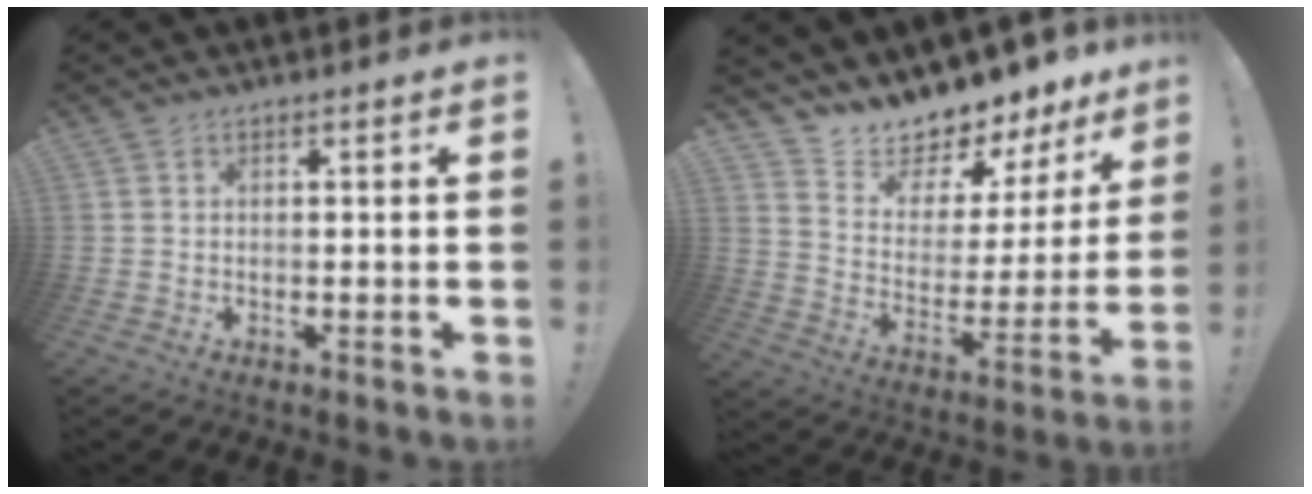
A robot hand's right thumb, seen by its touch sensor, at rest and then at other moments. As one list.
[{"total": 10.1, "force": [9.7, 2.7, 1.1], "torque": [-0.026, -0.106, 0.167]}]